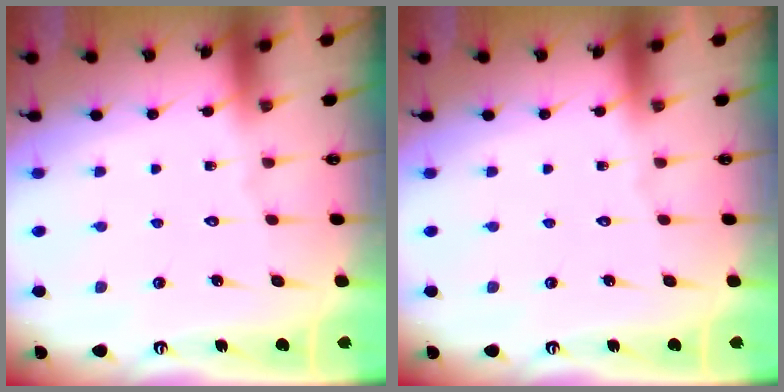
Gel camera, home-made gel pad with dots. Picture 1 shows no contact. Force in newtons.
{"total": 0.0}